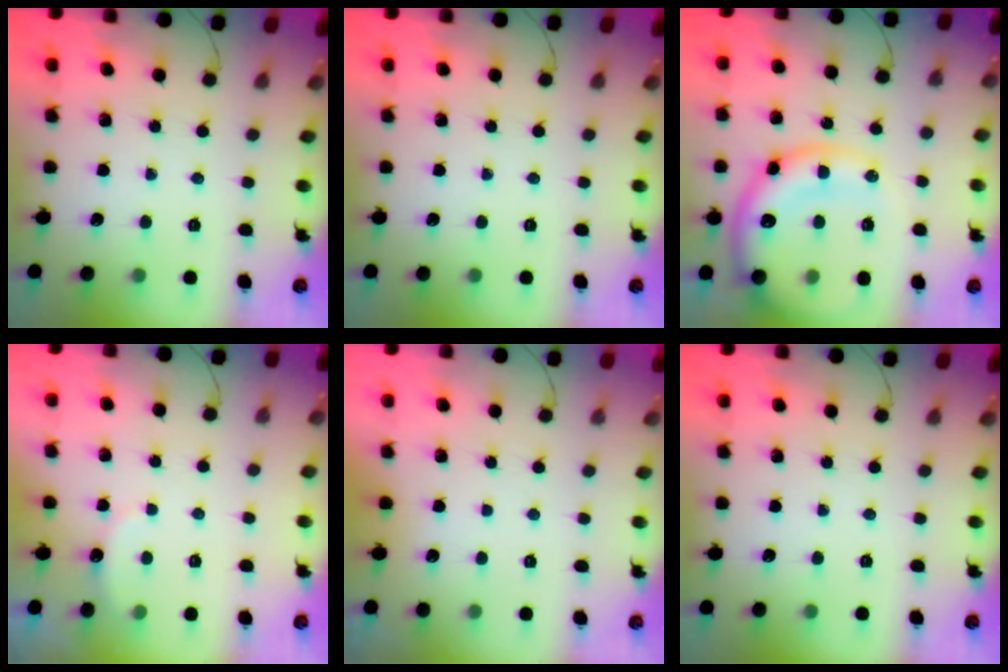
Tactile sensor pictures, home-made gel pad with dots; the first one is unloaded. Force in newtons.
{"total": 0.0}
{"total": 18.9, "press": 18.5, "slide": 3.6}
{"total": 4.0, "press": 3.9, "slide": 0.9}
{"total": 2.8, "press": 2.8, "slide": 0.1}
{"total": 0.0}